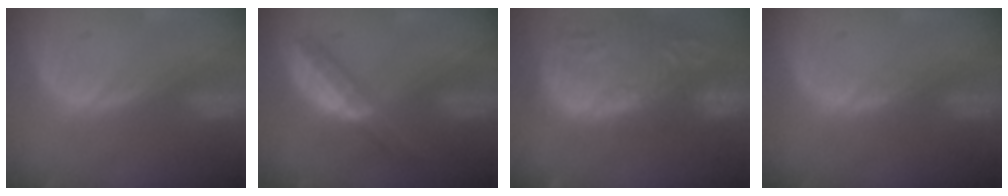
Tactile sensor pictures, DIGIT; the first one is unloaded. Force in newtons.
{"total": 5.8, "press": 5.2, "slide": 2.6}
{"total": 15.5, "press": 13.1, "slide": 8.3}
{"total": 0.8, "press": 0.8, "slide": 0.3}